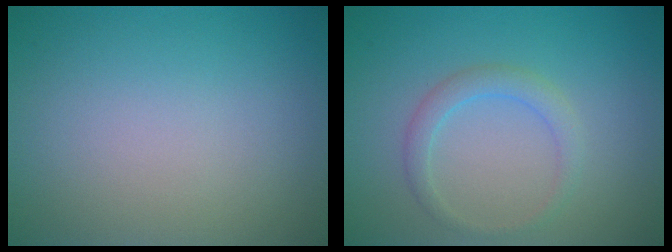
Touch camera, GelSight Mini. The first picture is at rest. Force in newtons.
{"total": 1.9, "press": 1.9, "slide": 0.1}